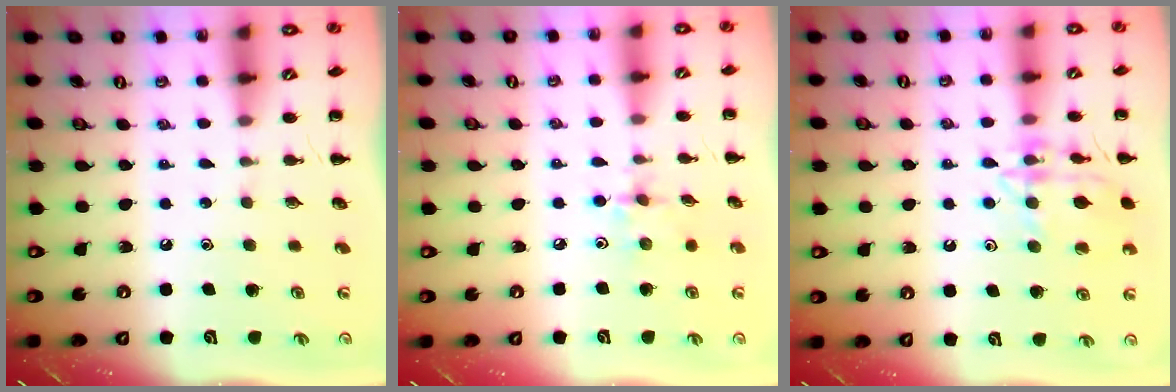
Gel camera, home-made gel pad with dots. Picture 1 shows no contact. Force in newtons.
{"total": 2.7, "press": 2.7, "slide": 0.5}
{"total": 14.8, "press": 14.7, "slide": 0.8}